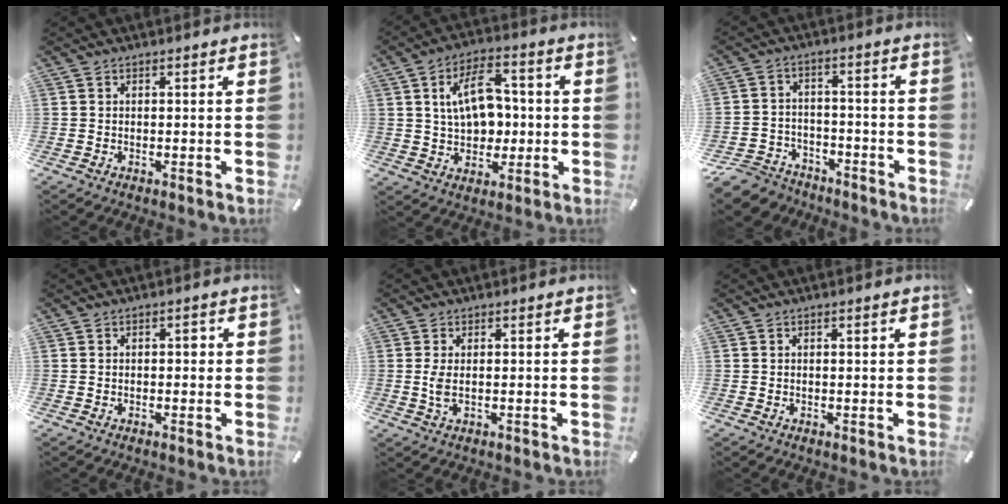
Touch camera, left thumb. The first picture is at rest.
{"total": 12.4, "force": [1.3, 8.9, 8.6], "torque": [-0.149, 0.013, 0.025]}
{"total": 8.1, "force": [-6.4, 4.6, 1.8], "torque": [-0.037, 0.036, -0.122]}
{"total": 1.4, "force": [0.0, 1.0, 1.0], "torque": [-0.011, 0.004, -0.005]}
{"total": 3.5, "force": [0.1, 1.1, 3.3], "torque": [-0.076, -0.004, -0.002]}
{"total": 0.5, "force": [0.2, 0.0, 0.5], "torque": [-0.008, 0.000, 0.003]}